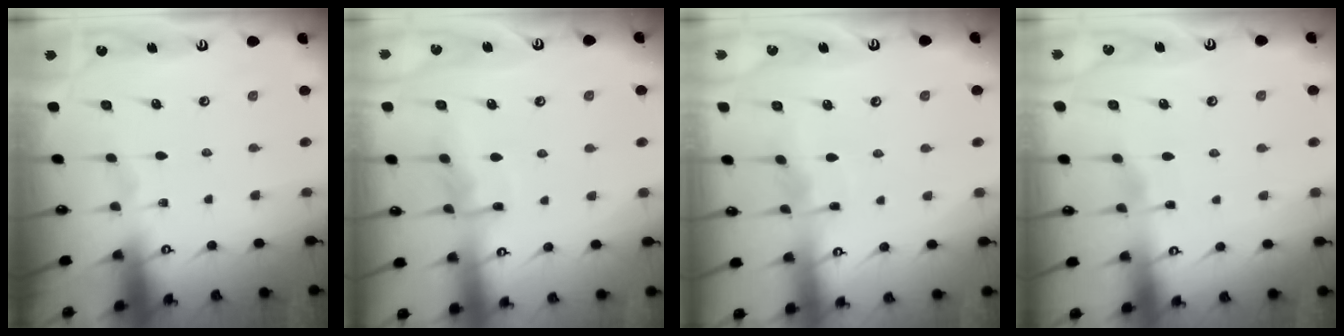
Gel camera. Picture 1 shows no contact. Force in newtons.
{"total": 7.3, "press": 7.3, "slide": 0.8}
{"total": 2.9, "press": 2.9, "slide": 0.2}
{"total": 3.1, "press": 3.1, "slide": 0.3}